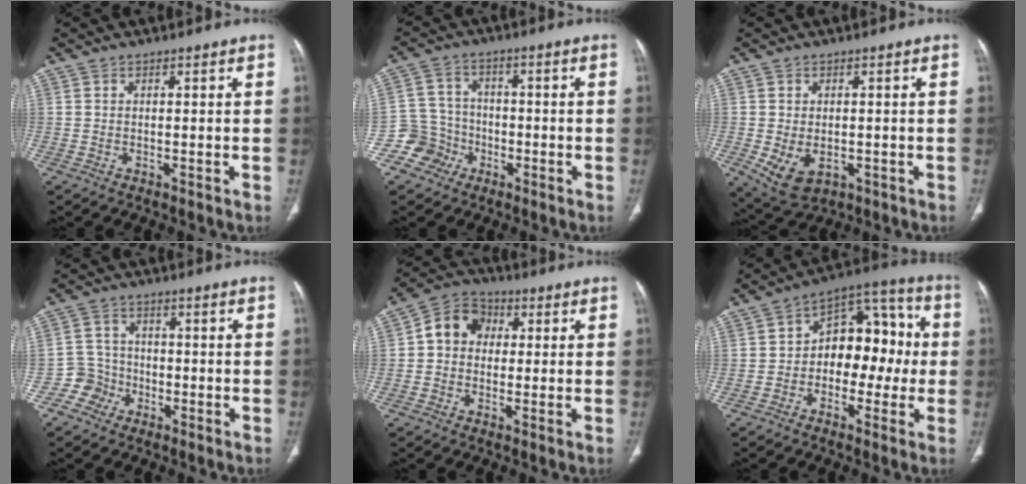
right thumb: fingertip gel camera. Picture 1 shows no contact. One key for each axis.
{"total": 7.1, "fx": -3.5, "fy": 6.2, "fz": 0.0, "tx": 0.036, "ty": 0.036, "tz": -0.068}
{"total": 6.9, "fx": -1.6, "fy": 4.6, "fz": 4.9, "tx": -0.083, "ty": -0.003, "tz": -0.009}
{"total": 5.0, "fx": -2.5, "fy": 4.3, "fz": -0.3, "tx": 0.035, "ty": 0.025, "tz": -0.054}
{"total": 8.3, "fx": 0.8, "fy": 7.0, "fz": 4.3, "tx": -0.052, "ty": 0.022, "tz": 0.000}
{"total": 14.1, "fx": -0.8, "fy": 9.4, "fz": 10.5, "tx": -0.098, "ty": 0.055, "tz": -0.024}